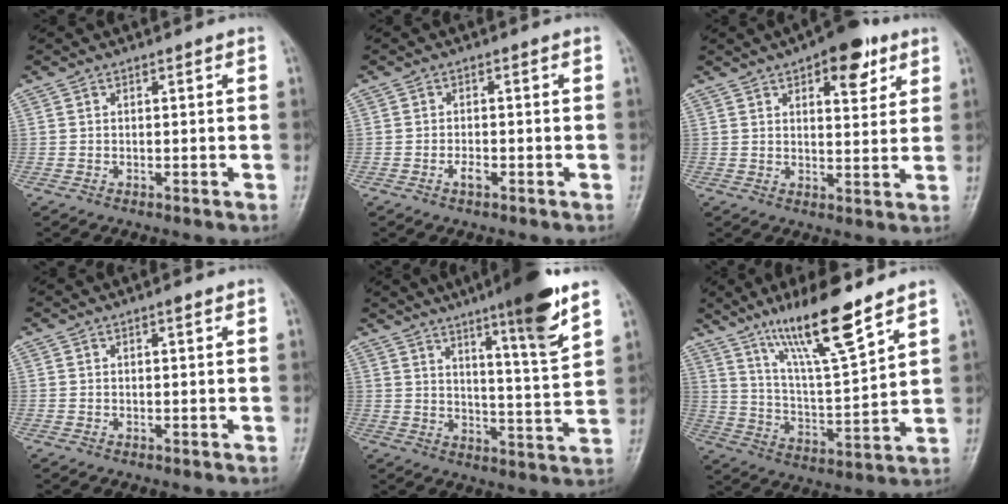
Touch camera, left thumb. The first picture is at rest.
{"total": 1.7, "force": [-0.9, 0.8, 1.3], "torque": [-0.024, 0.004, -0.016]}
{"total": 10.4, "force": [5.6, 4.7, 7.4], "torque": [-0.072, -0.021, 0.075]}
{"total": 0.7, "force": [0.4, 0.1, 0.5], "torque": [-0.008, -0.001, 0.005]}
{"total": 14.2, "force": [9.0, 1.1, 11.0], "torque": [-0.157, -0.054, 0.137]}
{"total": 15.6, "force": [10.8, 2.1, 11.0], "torque": [-0.188, -0.063, 0.201]}